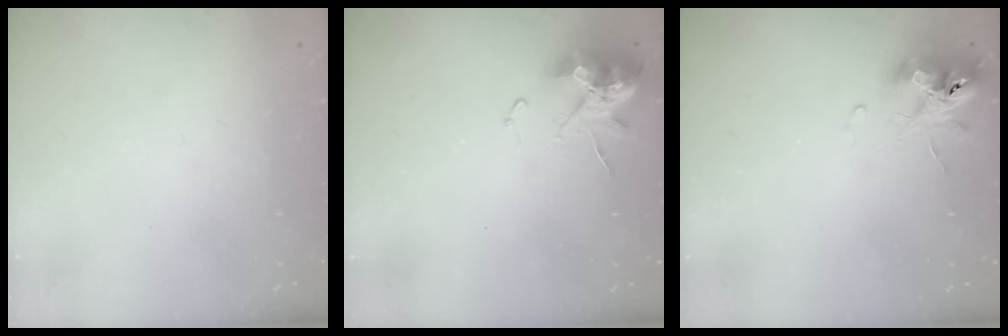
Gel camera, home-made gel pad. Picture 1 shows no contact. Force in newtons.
{"total": 12.2, "press": 12.1, "slide": 1.4}
{"total": 10.9, "press": 10.9, "slide": 0.5}